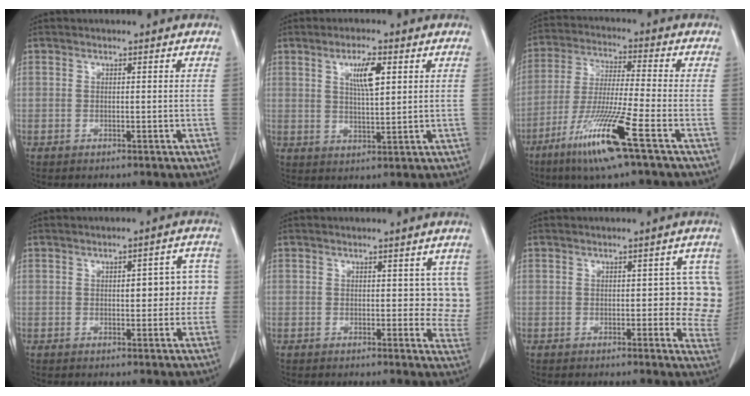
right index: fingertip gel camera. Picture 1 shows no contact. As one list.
[{"total": 5.5, "force": [2.2, 1.1, 5.0], "torque": [-0.090, 0.000, 0.040]}, {"total": 13.2, "force": [-6.9, -0.9, 11.2], "torque": [-0.227, -0.034, -0.132]}, {"total": 7.0, "force": [0.3, 3.0, 6.3], "torque": [-0.064, 0.029, 0.006]}, {"total": 4.8, "force": [1.3, 3.0, 3.4], "torque": [-0.007, -0.002, 0.011]}, {"total": 7.3, "force": [0.6, 3.5, 6.4], "torque": [-0.046, 0.012, 0.005]}]